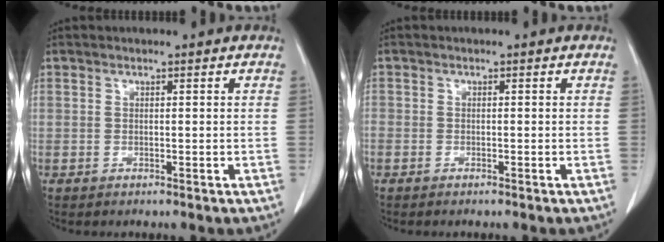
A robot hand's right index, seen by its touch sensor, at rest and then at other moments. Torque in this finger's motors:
{"motor_torque": [0.21, -0.18, -0.26, -0.04]}